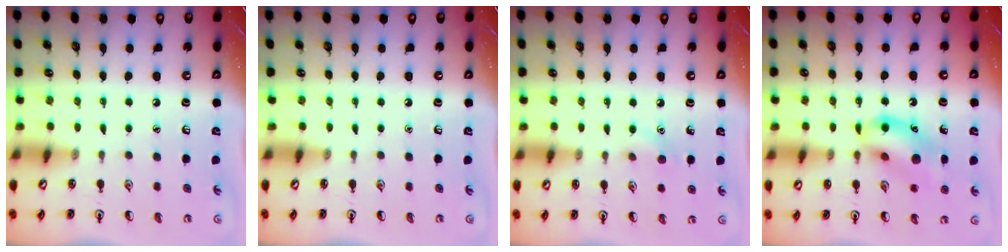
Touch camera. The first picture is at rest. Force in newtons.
{"total": 0.0}
{"total": 6.0, "press": 5.8, "slide": 1.8}
{"total": 13.8, "press": 13.6, "slide": 2.4}